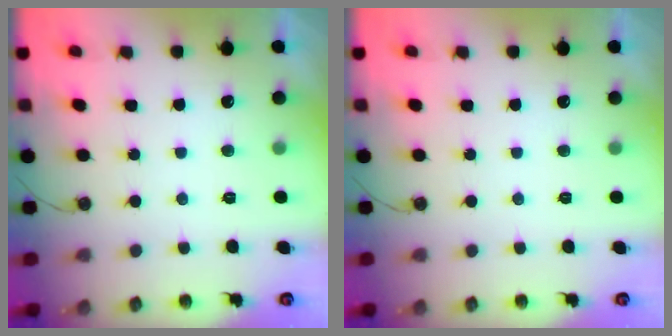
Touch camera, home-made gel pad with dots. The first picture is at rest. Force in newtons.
{"total": 0.0}